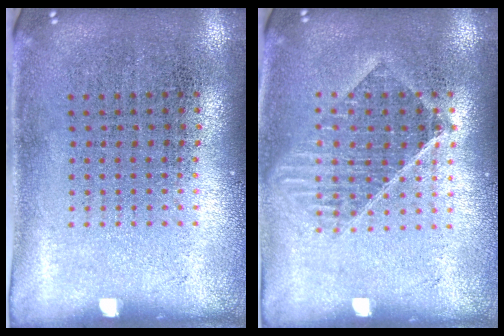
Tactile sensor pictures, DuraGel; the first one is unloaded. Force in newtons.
{"total": 1.4, "press": 1.3, "slide": 0.6}